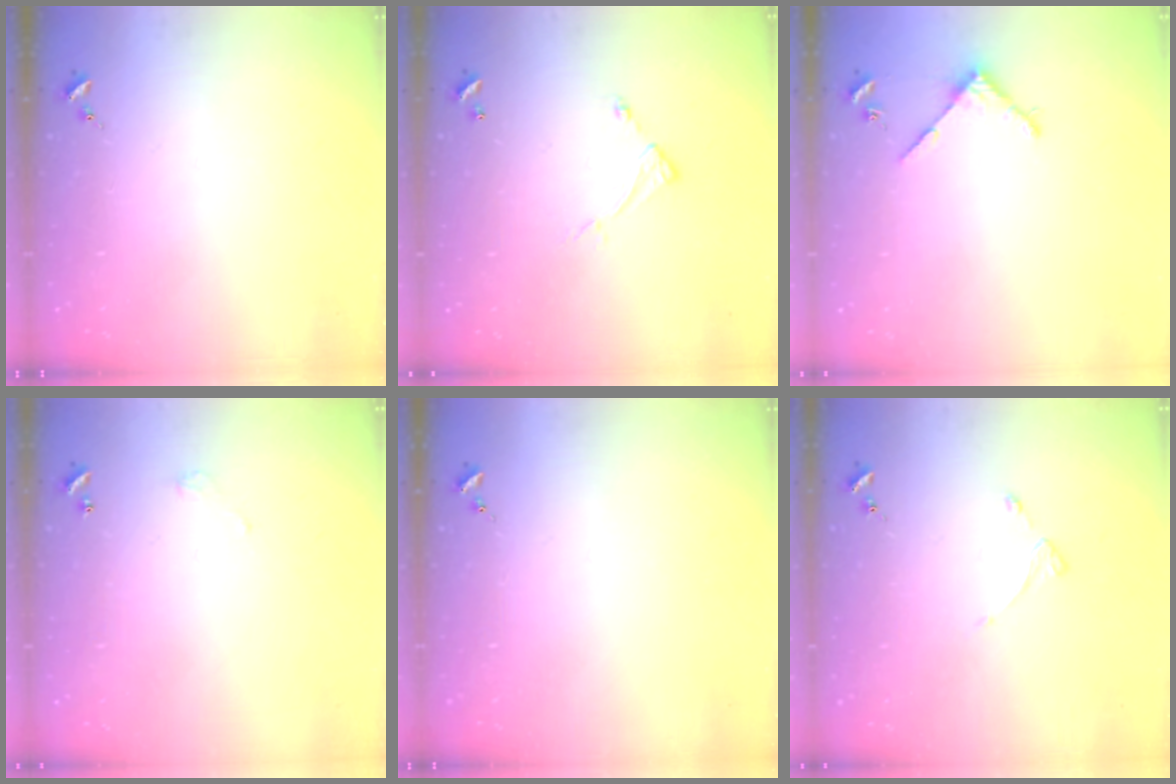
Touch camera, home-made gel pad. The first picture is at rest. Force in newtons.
{"total": 4.9, "press": 4.8, "slide": 0.3}
{"total": 3.4, "press": 3.4, "slide": 0.4}
{"total": 3.0, "press": 3.0, "slide": 0.2}
{"total": 0.0}
{"total": 2.6, "press": 2.6, "slide": 0.5}